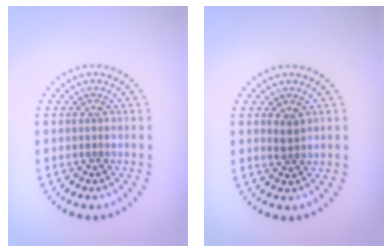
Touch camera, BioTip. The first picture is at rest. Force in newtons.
{"total": 1.2, "press": 1.1, "slide": 0.6}